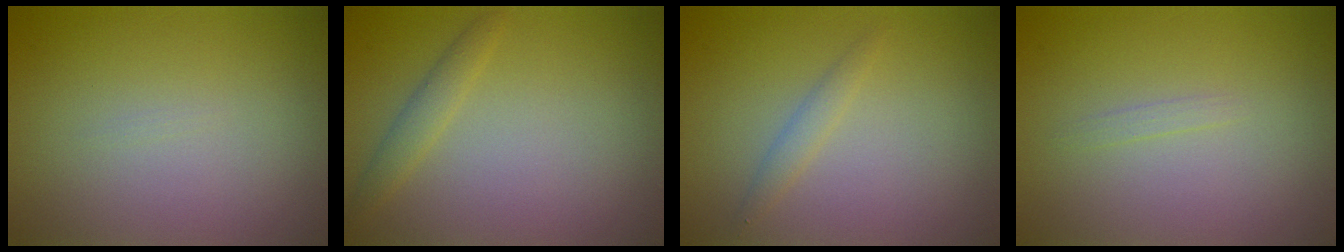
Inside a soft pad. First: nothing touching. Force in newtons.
{"total": 1.5, "press": 1.5, "slide": 0.1}
{"total": 1.5, "press": 1.5, "slide": 0.1}
{"total": 0.6, "press": 0.6, "slide": 0.1}